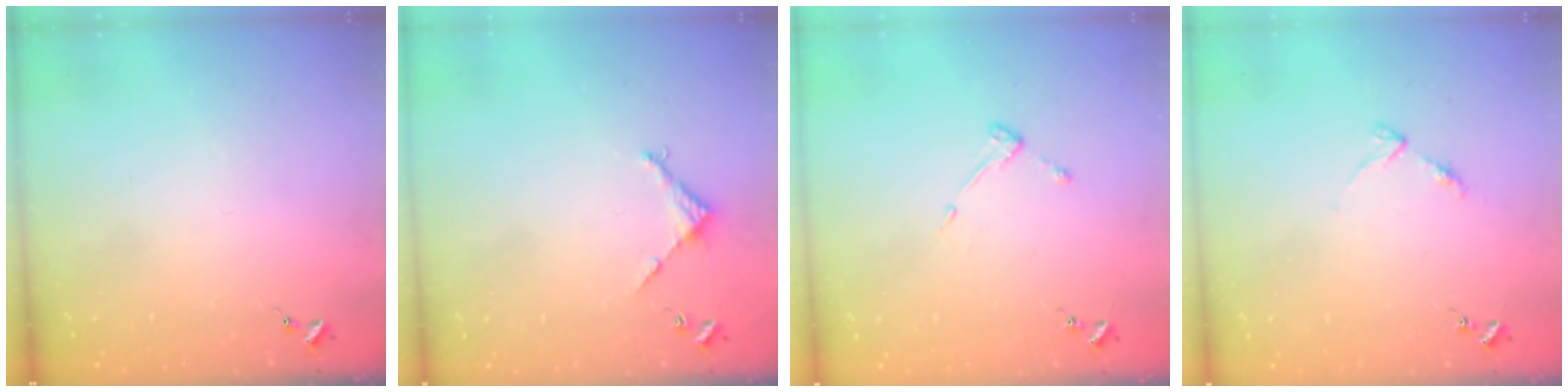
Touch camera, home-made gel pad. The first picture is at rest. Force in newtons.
{"total": 2.9, "press": 2.8, "slide": 0.2}
{"total": 4.7, "press": 4.7, "slide": 0.6}
{"total": 4.0, "press": 4.0, "slide": 0.6}